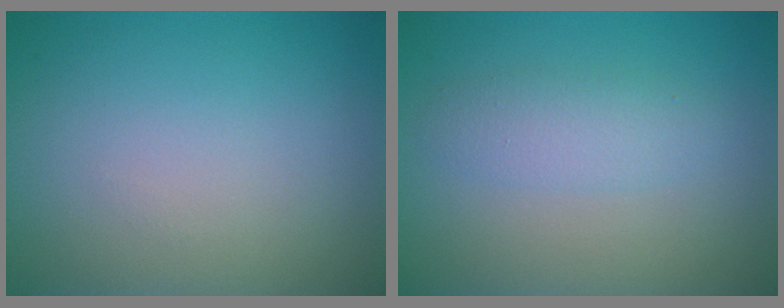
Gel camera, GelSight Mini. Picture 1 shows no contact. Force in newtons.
{"total": 2.3, "press": 2.3, "slide": 0.1}